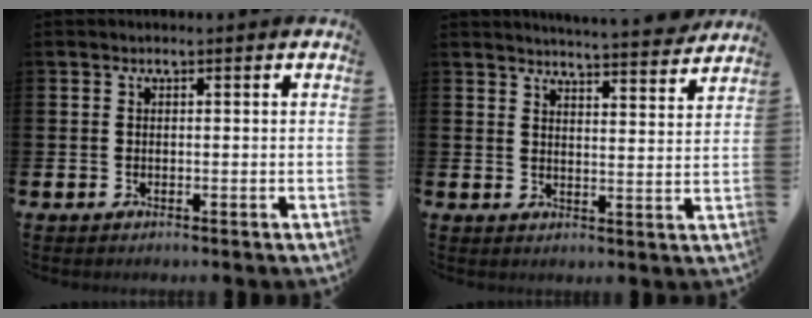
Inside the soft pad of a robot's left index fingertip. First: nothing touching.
{"total": 5.1, "force": [5.0, -0.5, 0.5], "torque": [-0.013, -0.039, 0.086]}